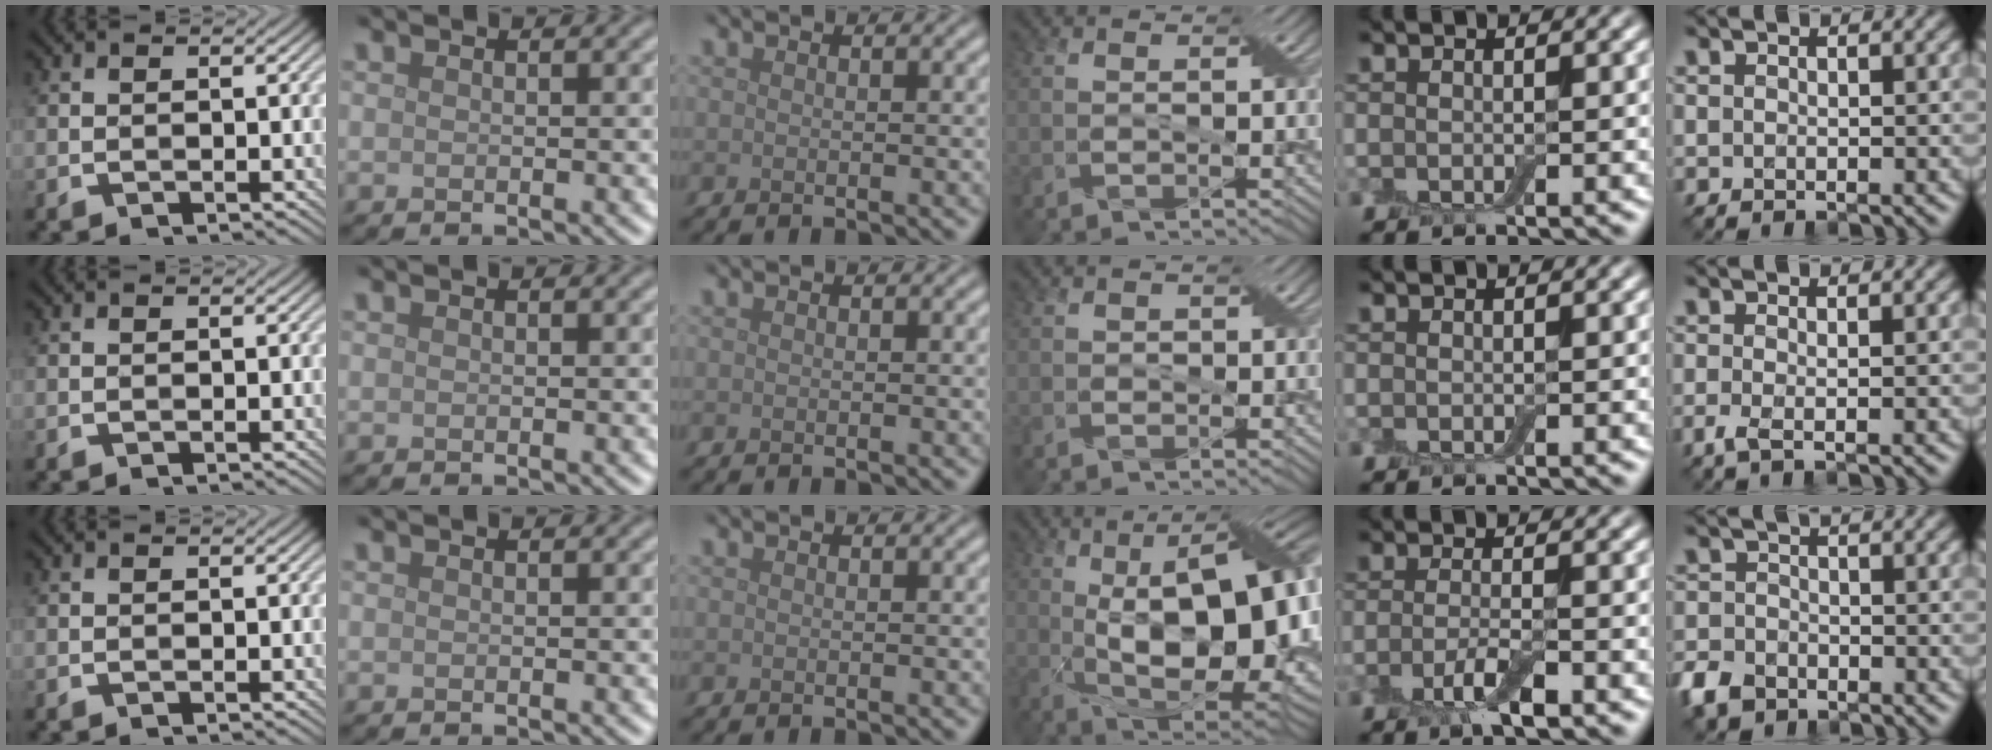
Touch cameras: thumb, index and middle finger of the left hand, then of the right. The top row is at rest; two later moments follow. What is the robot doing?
{"motion": "pour", "object": "bowl"}